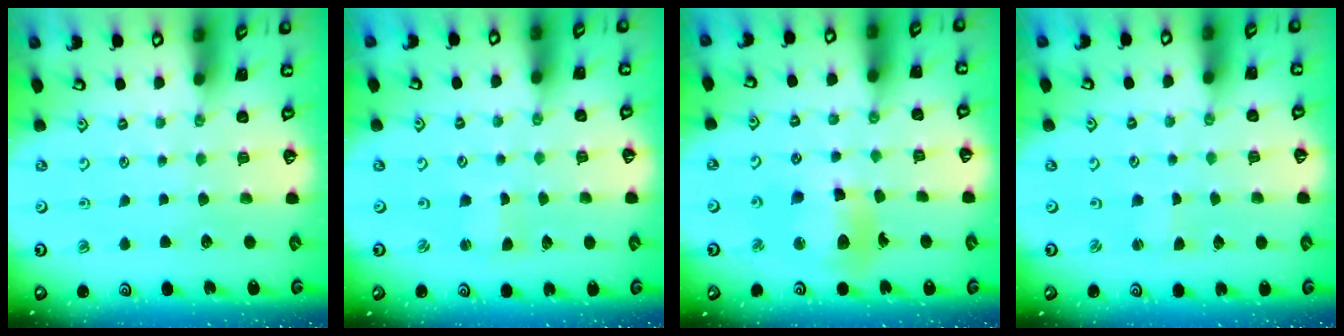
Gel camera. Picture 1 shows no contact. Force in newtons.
{"total": 1.2, "press": 1.2, "slide": 0.0}
{"total": 12.4, "press": 12.3, "slide": 1.6}
{"total": 0.0}